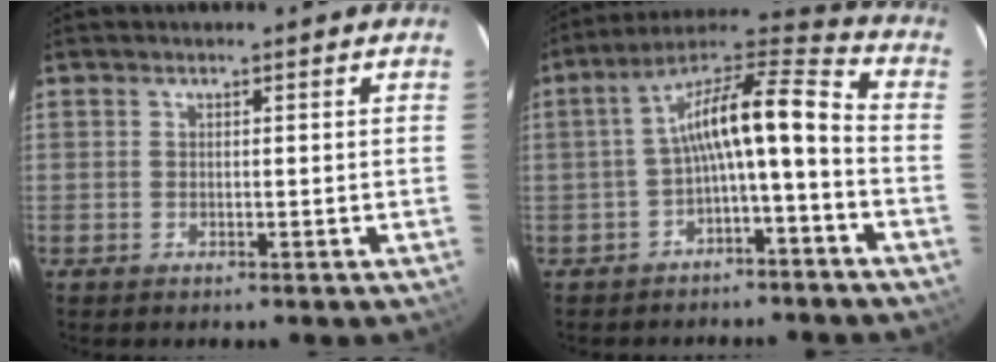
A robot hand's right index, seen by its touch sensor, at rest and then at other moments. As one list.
[{"total": 12.0, "force": [-2.2, 1.9, 11.6], "torque": [-0.191, 0.050, -0.036]}]